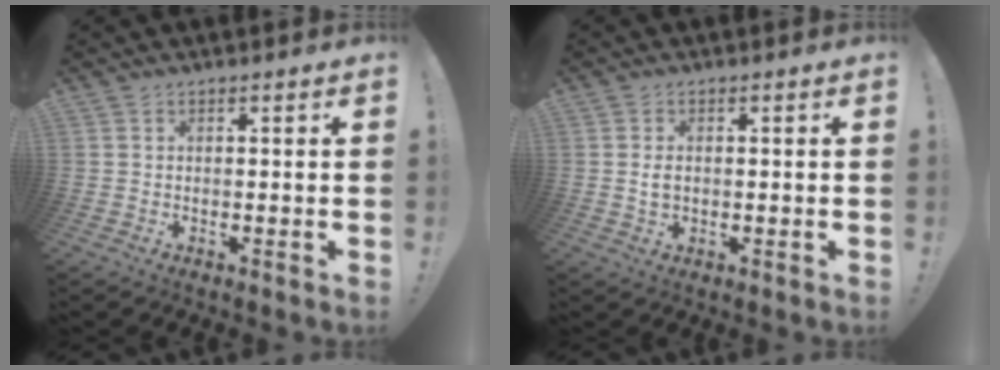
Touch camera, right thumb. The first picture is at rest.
{"total": 2.6, "force": [0.0, 1.7, 2.0], "torque": [-0.030, 0.002, -0.002]}